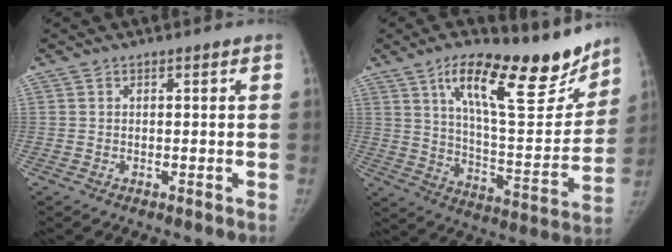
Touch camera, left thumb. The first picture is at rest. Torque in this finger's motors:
{"motor_torque": [0.76, -0.17, 1.52, -1.25, 0.13]}